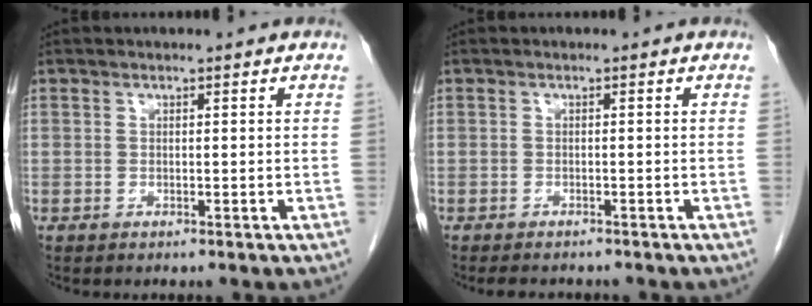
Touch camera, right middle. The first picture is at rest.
{"total": 3.6, "force": [-3.2, 1.0, 1.2], "torque": [-0.022, -0.008, -0.041]}